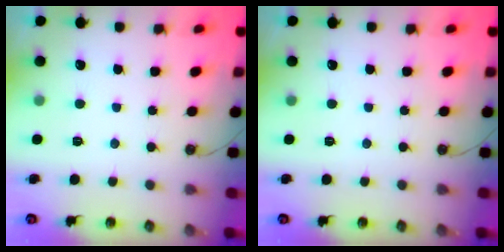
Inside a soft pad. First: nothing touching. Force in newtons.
{"total": 0.0}